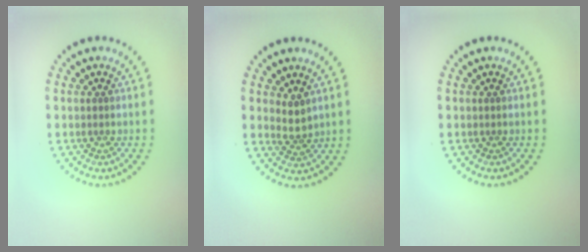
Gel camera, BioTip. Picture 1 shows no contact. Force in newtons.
{"total": 1.7, "press": 1.2, "slide": 1.1}
{"total": 0.0}